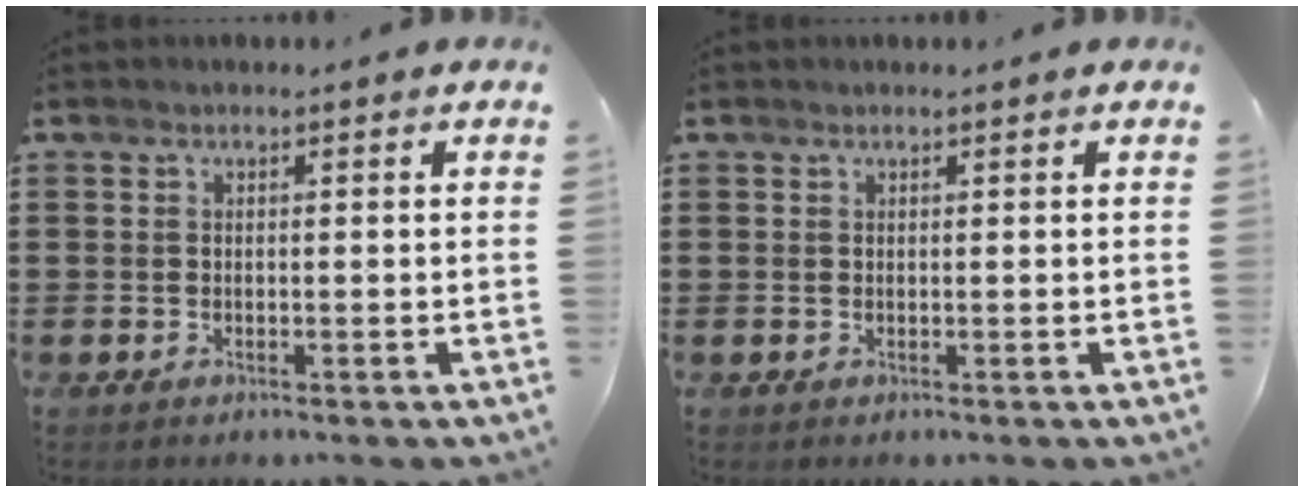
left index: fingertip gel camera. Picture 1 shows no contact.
{"total": 0.0}